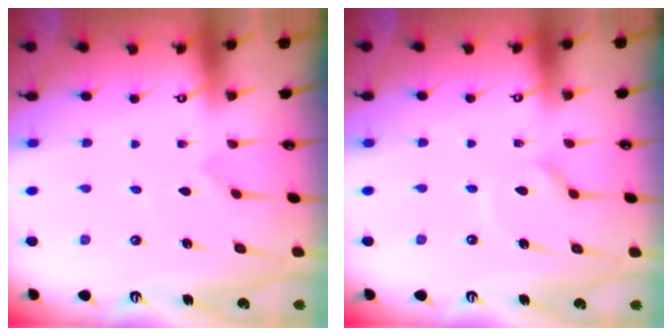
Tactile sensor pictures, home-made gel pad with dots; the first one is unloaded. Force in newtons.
{"total": 3.8, "press": 3.7, "slide": 0.4}